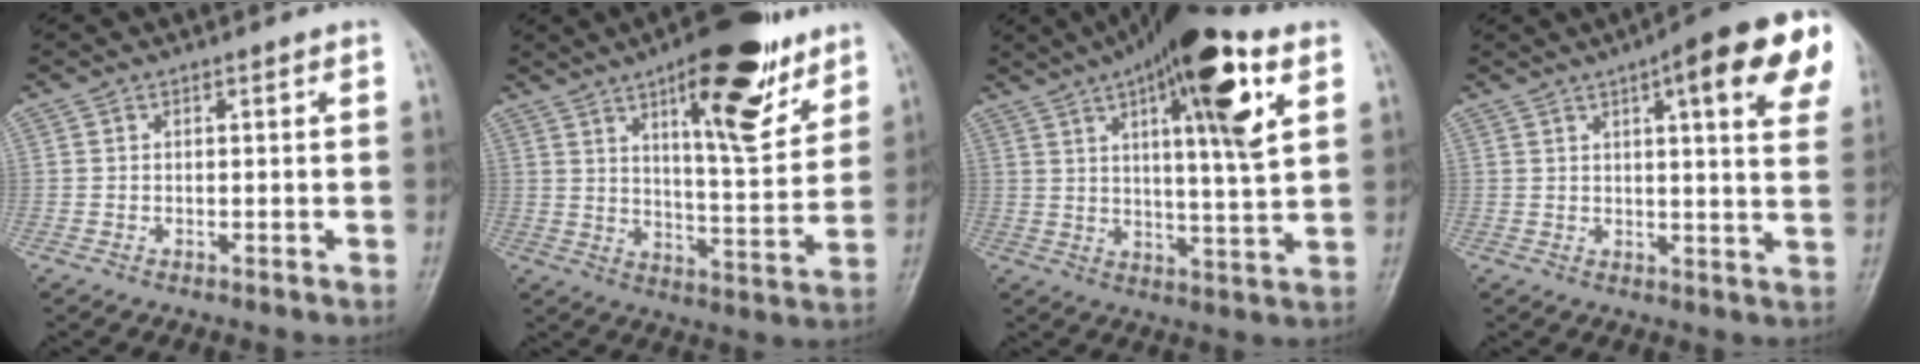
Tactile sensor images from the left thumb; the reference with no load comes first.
{"total": 17.6, "force": [10.2, 5.5, 13.2], "torque": [-0.156, -0.052, 0.156]}
{"total": 18.1, "force": [7.8, 4.3, 15.8], "torque": [-0.221, -0.016, 0.116]}
{"total": 17.5, "force": [8.0, 4.0, 15.0], "torque": [-0.172, -0.014, 0.092]}